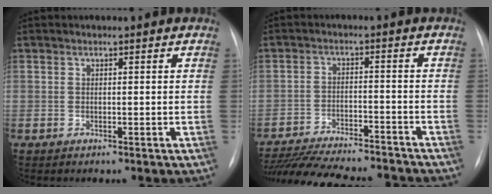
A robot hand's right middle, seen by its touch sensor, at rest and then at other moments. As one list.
[{"total": 19.6, "force": [-17.8, 3.0, 7.7], "torque": [-0.161, -0.022, -0.257]}]